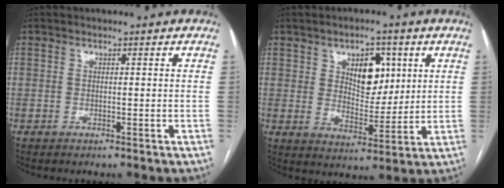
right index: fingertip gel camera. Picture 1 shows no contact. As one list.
[{"total": 8.3, "force": [3.2, 4.5, 6.2], "torque": [-0.091, 0.006, 0.057]}]